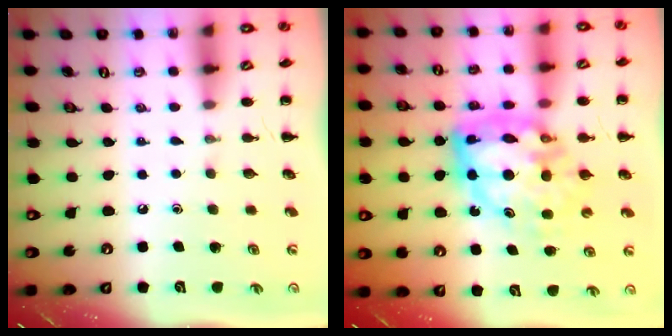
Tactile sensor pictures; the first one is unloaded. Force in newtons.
{"total": 14.9, "press": 14.4, "slide": 3.8}